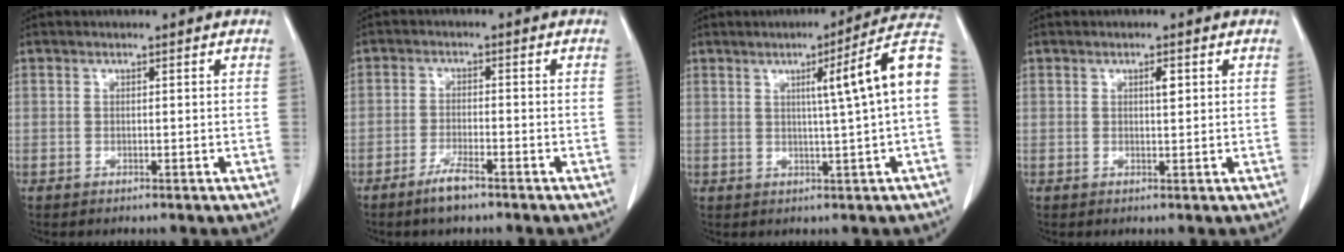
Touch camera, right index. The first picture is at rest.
{"total": 3.8, "force": [-2.8, 0.5, 2.4], "torque": [-0.046, -0.002, -0.053]}
{"total": 11.7, "force": [1.6, -1.7, 11.5], "torque": [-0.151, 0.019, 0.017]}
{"total": 1.6, "force": [0.6, 0.3, 1.4], "torque": [-0.022, 0.000, 0.009]}